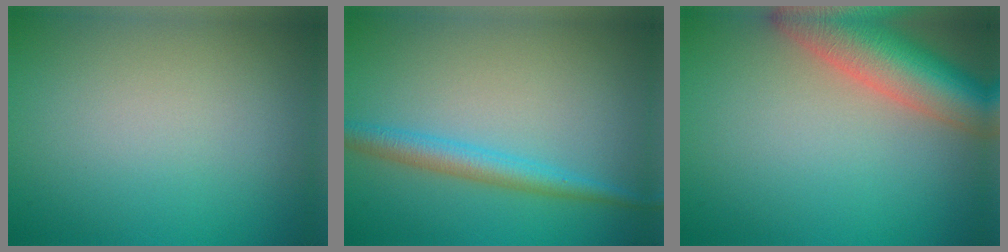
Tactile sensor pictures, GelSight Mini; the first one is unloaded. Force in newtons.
{"total": 3.0, "press": 3.0, "slide": 0.1}
{"total": 8.6, "press": 8.5, "slide": 0.6}